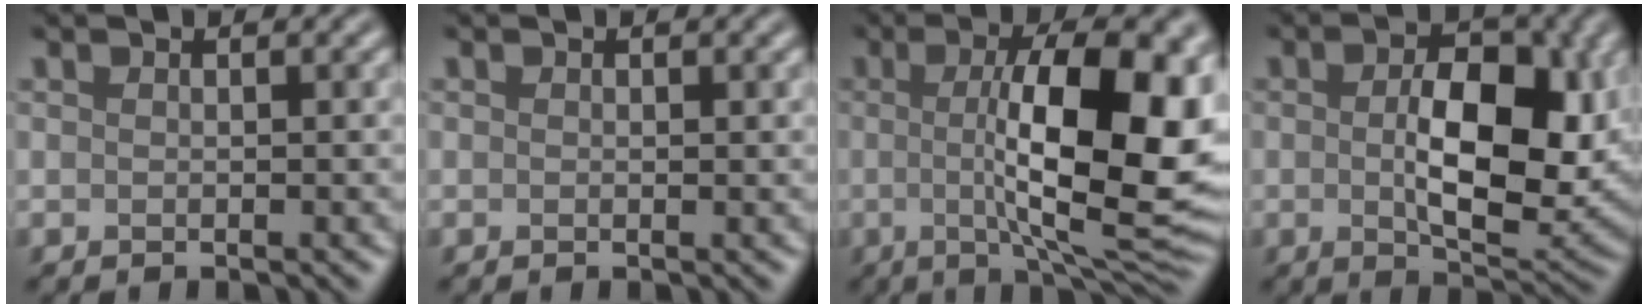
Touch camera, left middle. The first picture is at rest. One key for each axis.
{"total": 0.0}
{"total": 14.4, "fx": 0.4, "fy": 4.5, "fz": 13.7, "tx": -0.190, "ty": 0.001, "tz": 0.005}
{"total": 9.3, "fx": 0.0, "fy": 4.7, "fz": 8.0, "tx": -0.127, "ty": -0.005, "tz": 0.004}